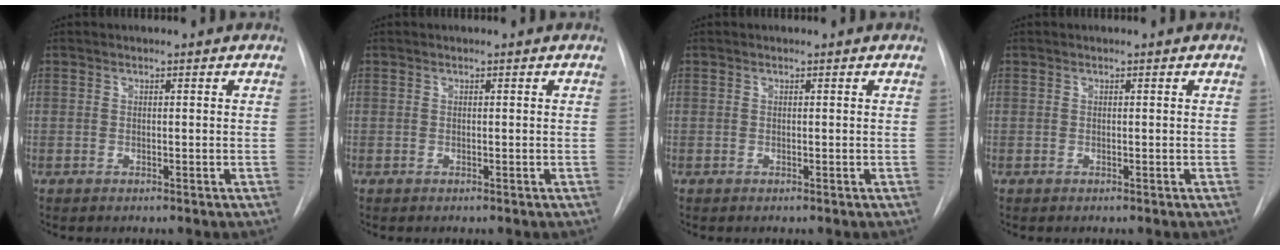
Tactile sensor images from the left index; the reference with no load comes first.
{"total": 0.0}
{"total": 0.0}
{"total": 0.0}